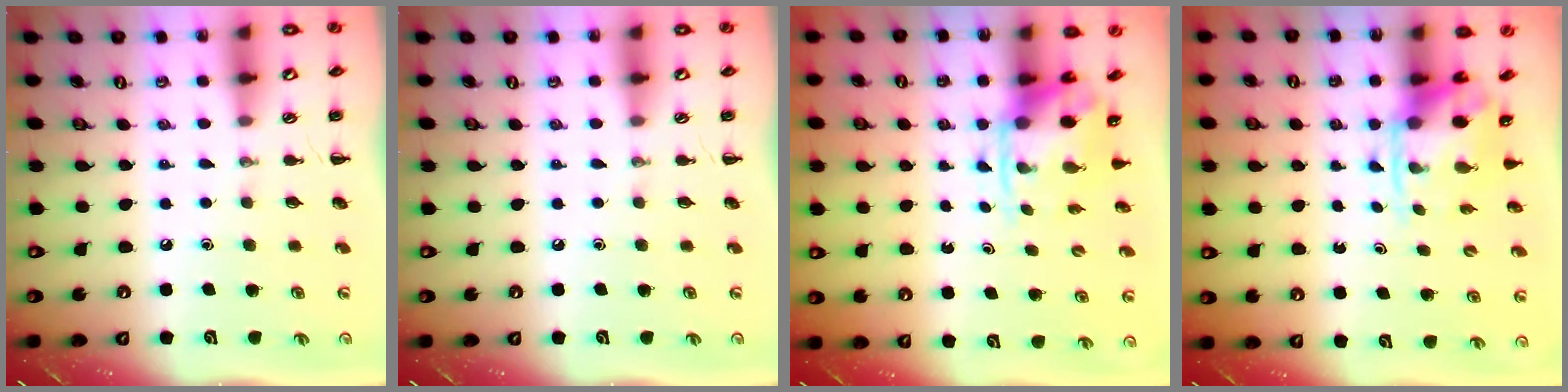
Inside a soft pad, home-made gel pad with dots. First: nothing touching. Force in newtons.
{"total": 0.0}
{"total": 3.8, "press": 3.7, "slide": 0.8}
{"total": 3.8, "press": 3.7, "slide": 0.8}